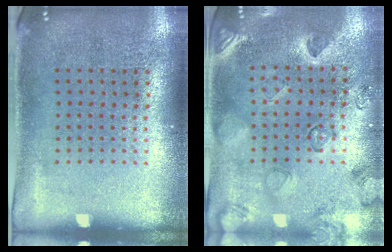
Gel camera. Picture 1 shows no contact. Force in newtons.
{"total": 2.3, "press": 2.0, "slide": 1.1}